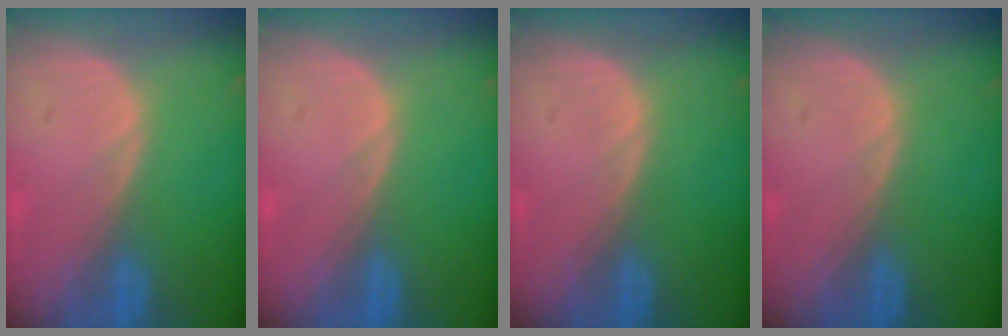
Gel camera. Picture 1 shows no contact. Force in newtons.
{"total": 0.0}
{"total": 0.0}
{"total": 0.0}